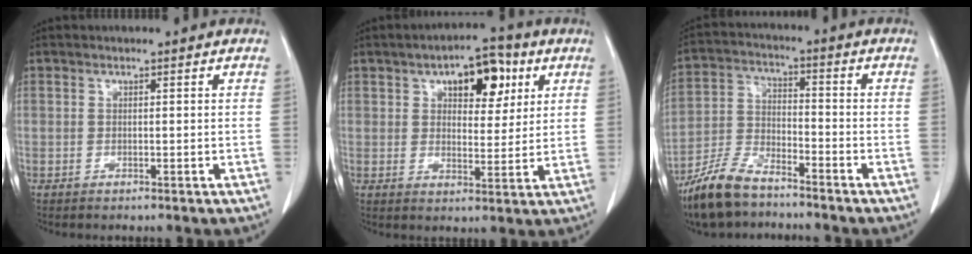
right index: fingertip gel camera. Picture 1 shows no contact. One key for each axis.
{"total": 9.3, "fx": 4.2, "fy": 4.2, "fz": 7.1, "tx": -0.097, "ty": 0.017, "tz": 0.061}
{"total": 10.1, "fx": -8.0, "fy": 3.3, "fz": 5.2, "tx": -0.114, "ty": -0.010, "tz": -0.160}